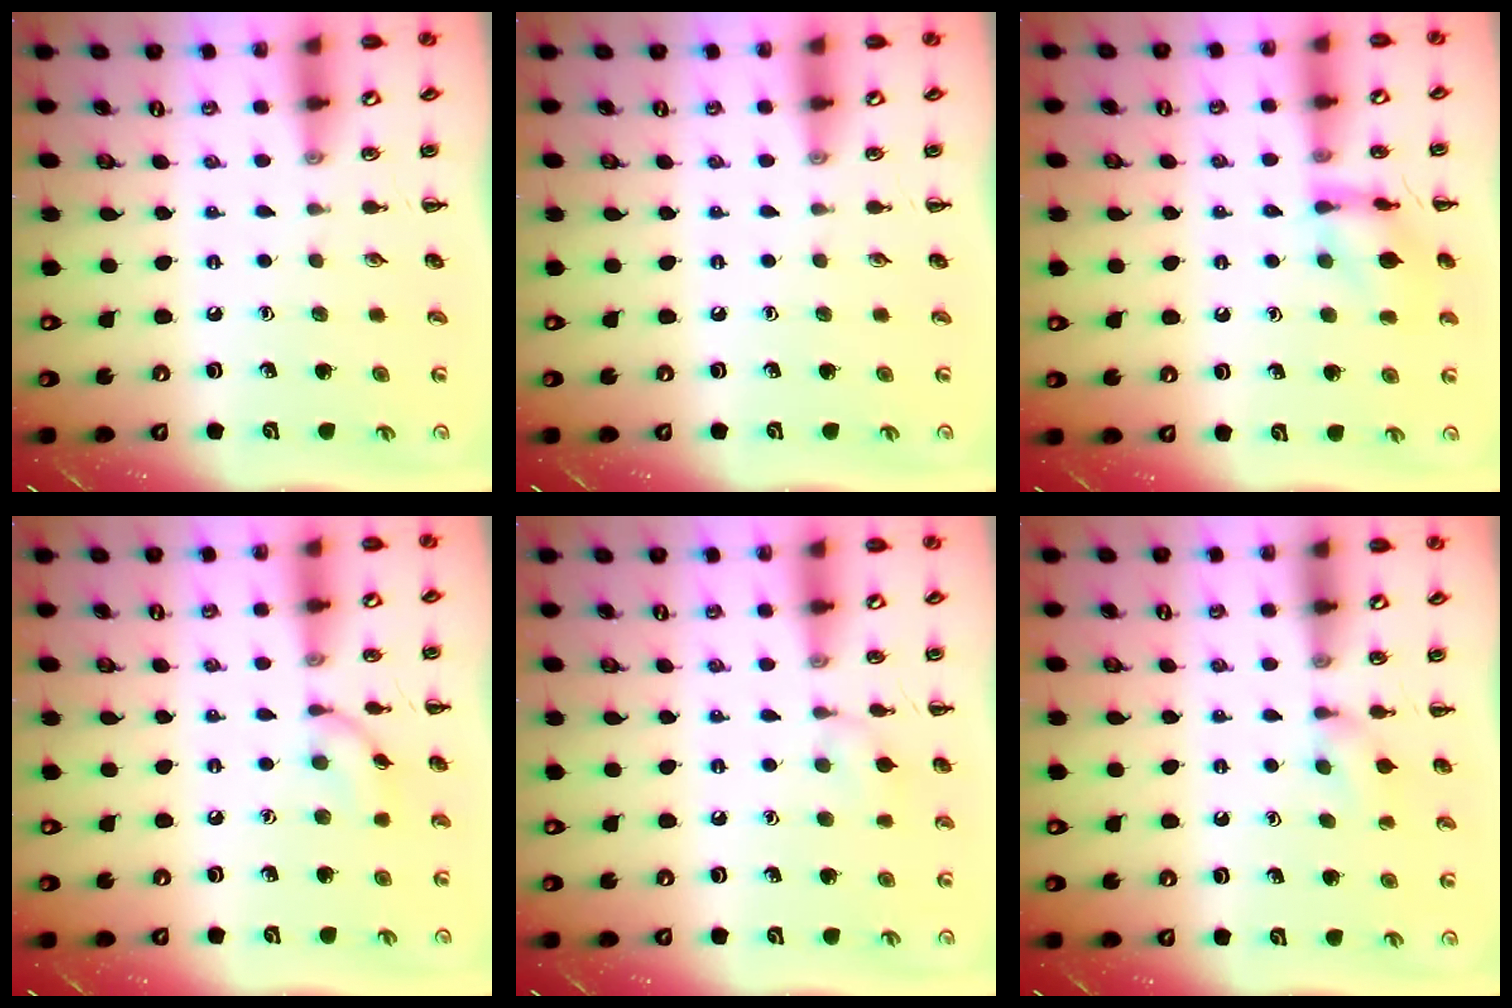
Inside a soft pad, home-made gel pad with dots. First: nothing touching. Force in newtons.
{"total": 0.0}
{"total": 11.6, "press": 11.5, "slide": 0.9}
{"total": 7.5, "press": 7.5, "slide": 0.3}
{"total": 6.7, "press": 6.4, "slide": 2.0}
{"total": 5.4, "press": 5.1, "slide": 1.7}